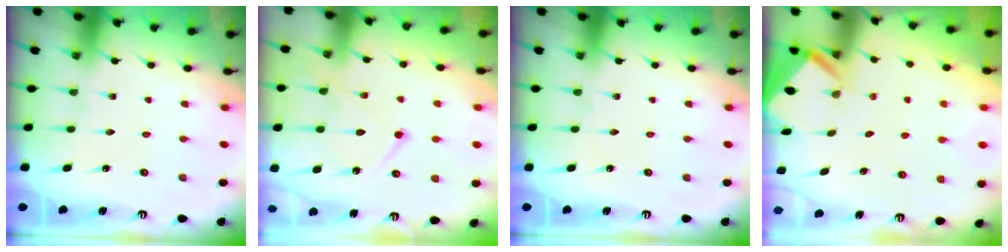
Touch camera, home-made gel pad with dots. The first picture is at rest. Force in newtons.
{"total": 12.6, "press": 12.6, "slide": 1.2}
{"total": 0.0}
{"total": 3.1, "press": 3.1, "slide": 0.3}